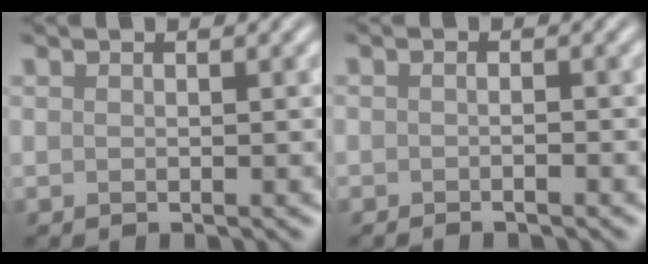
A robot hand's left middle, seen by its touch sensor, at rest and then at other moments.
{"total": 0.9, "force": [-0.7, 0.2, 0.6], "torque": [-0.008, -0.003, -0.010]}